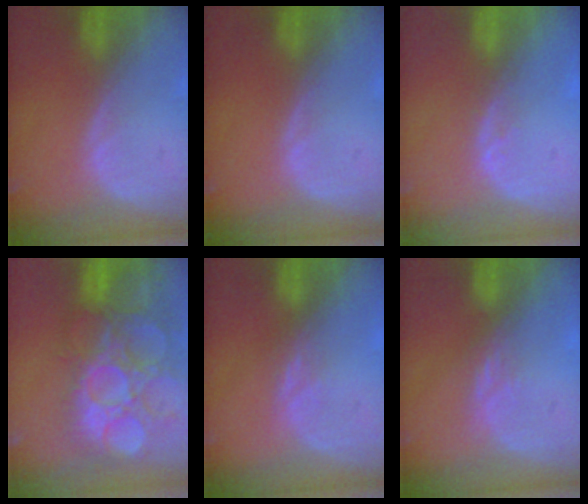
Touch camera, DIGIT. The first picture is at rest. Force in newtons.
{"total": 0.0}
{"total": 1.3, "press": 1.2, "slide": 0.6}
{"total": 15.0, "press": 12.6, "slide": 8.2}
{"total": 1.4, "press": 1.4, "slide": 0.3}
{"total": 2.4, "press": 1.9, "slide": 1.4}